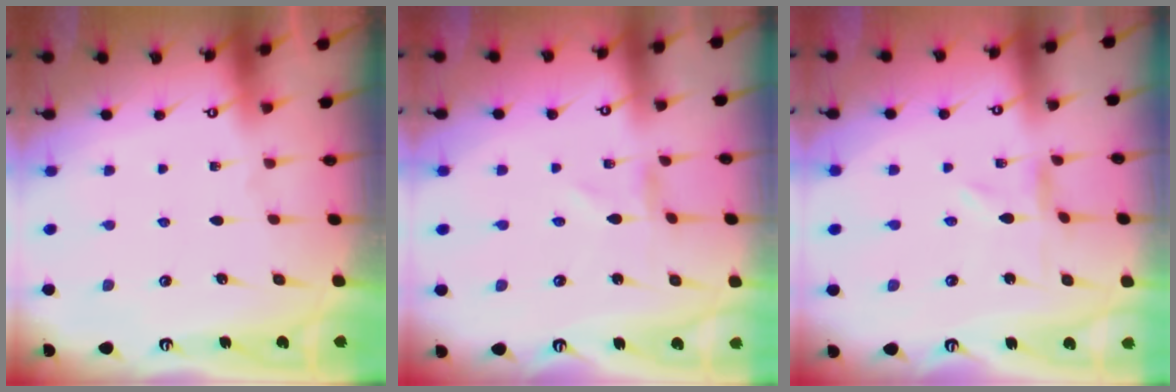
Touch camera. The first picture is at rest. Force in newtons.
{"total": 0.8, "press": 0.8, "slide": 0.1}
{"total": 0.0}